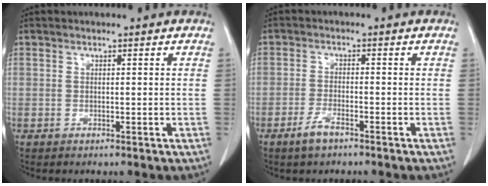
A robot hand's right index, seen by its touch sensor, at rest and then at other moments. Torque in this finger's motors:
{"motor_torque": [0.33, -0.32, 0.11, 0.04]}